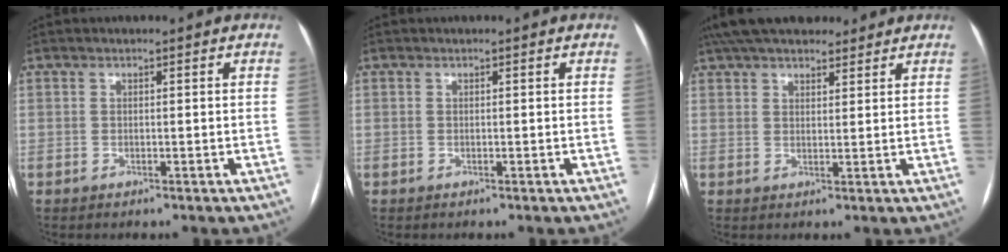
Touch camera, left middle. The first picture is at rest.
{"total": 0.0}
{"total": 14.3, "force": [11.9, 4.6, 6.4], "torque": [-0.111, 0.050, 0.185]}